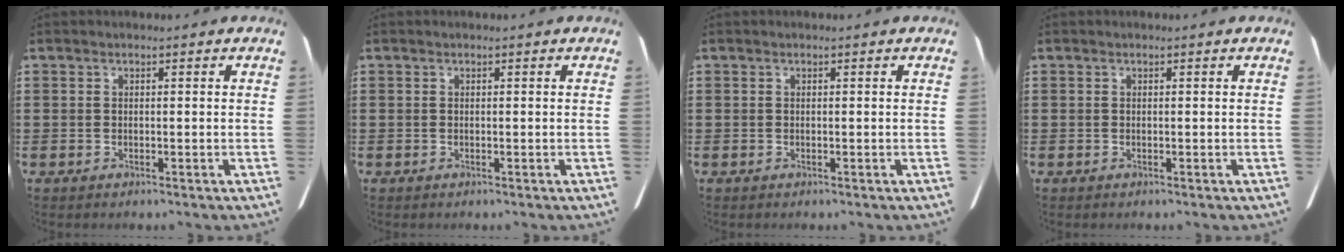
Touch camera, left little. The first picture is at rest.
{"total": 0.0}
{"total": 0.0}
{"total": 0.0}